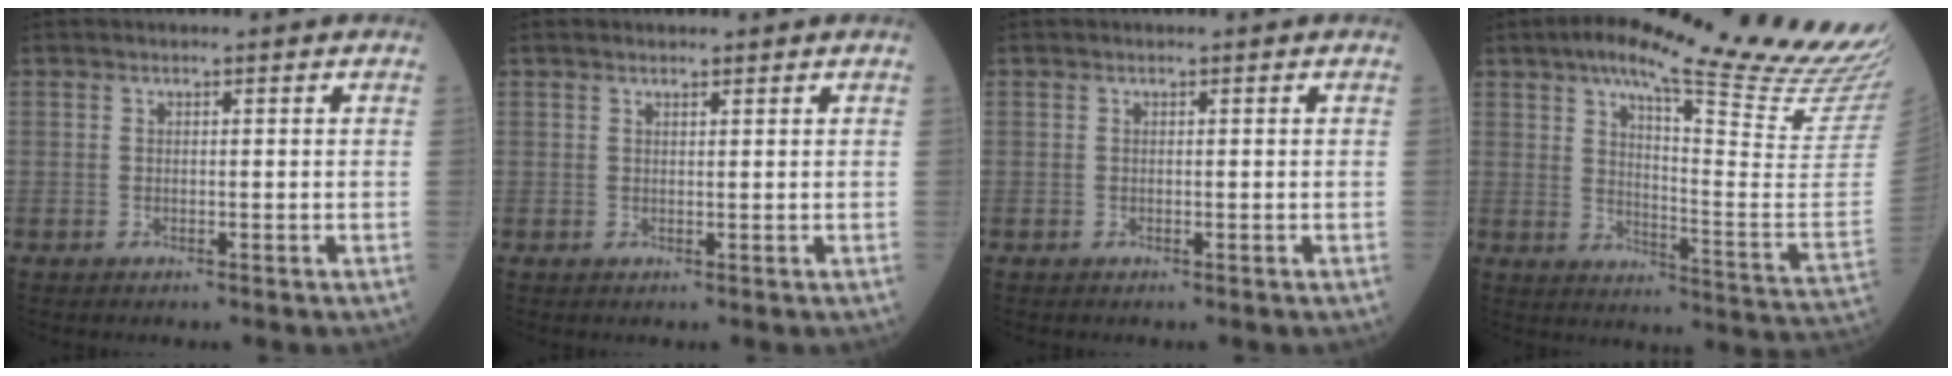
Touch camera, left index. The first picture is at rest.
{"total": 1.4, "force": [1.3, 0.4, 0.6], "torque": [-0.014, 0.012, 0.022]}
{"total": 0.0}
{"total": 27.5, "force": [22.4, 0.9, 16.0], "torque": [-0.231, -0.064, 0.288]}